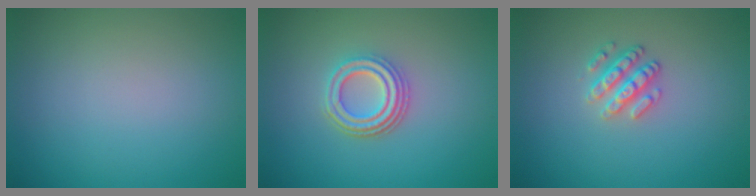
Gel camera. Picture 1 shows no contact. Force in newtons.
{"total": 3.8, "press": 3.1, "slide": 2.2}
{"total": 2.5, "press": 2.4, "slide": 0.8}